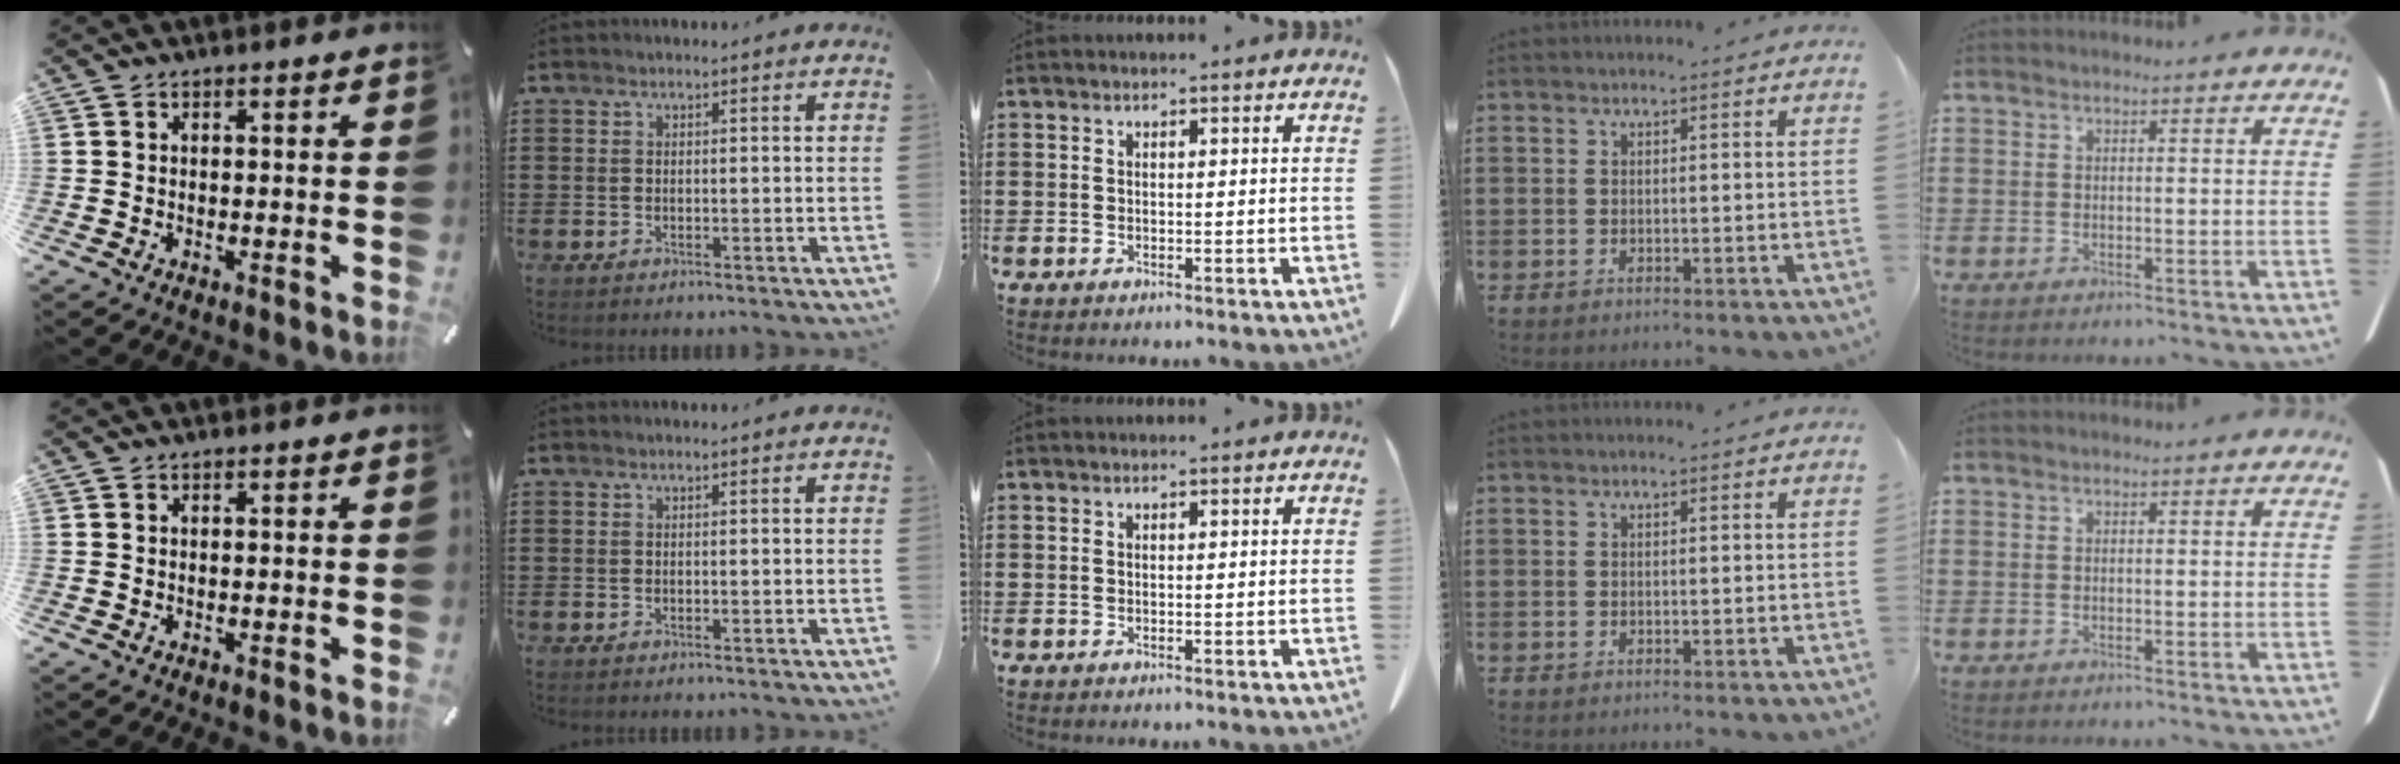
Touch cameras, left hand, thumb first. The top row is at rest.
{}